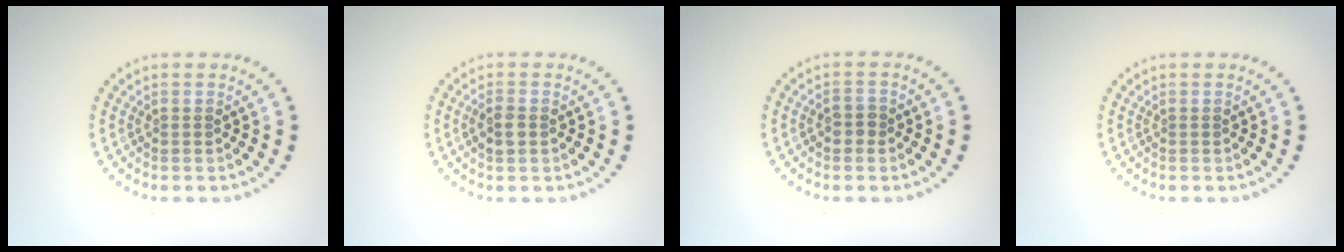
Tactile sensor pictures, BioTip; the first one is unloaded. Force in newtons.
{"total": 1.6, "press": 1.6, "slide": 0.3}
{"total": 1.4, "press": 1.4, "slide": 0.3}
{"total": 0.0}